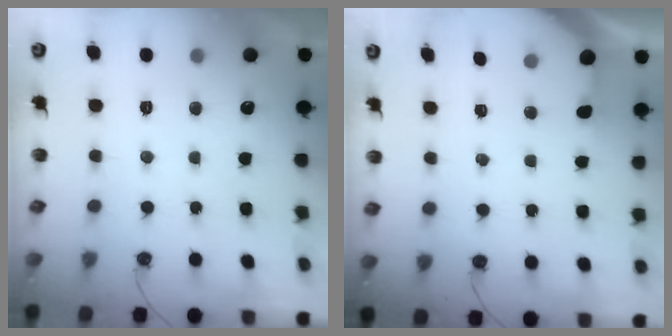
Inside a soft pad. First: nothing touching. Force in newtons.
{"total": 2.8, "press": 2.8, "slide": 0.3}